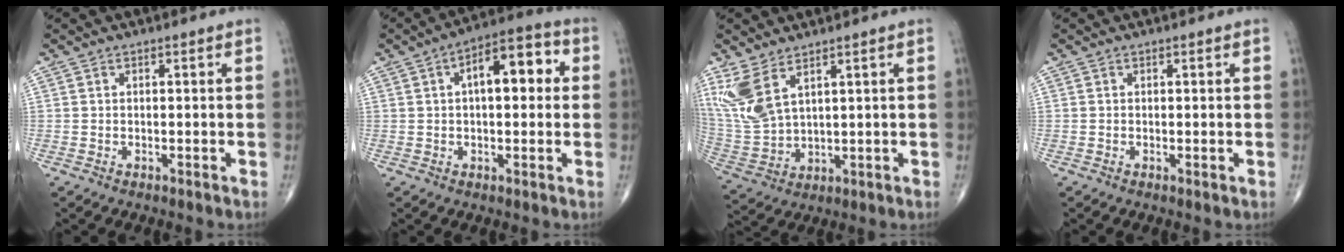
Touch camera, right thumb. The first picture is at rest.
{"total": 11.2, "force": [2.3, 5.3, 9.6], "torque": [-0.117, 0.028, 0.025]}
{"total": 9.5, "force": [5.5, 4.1, 6.5], "torque": [-0.151, -0.020, 0.131]}
{"total": 0.0}